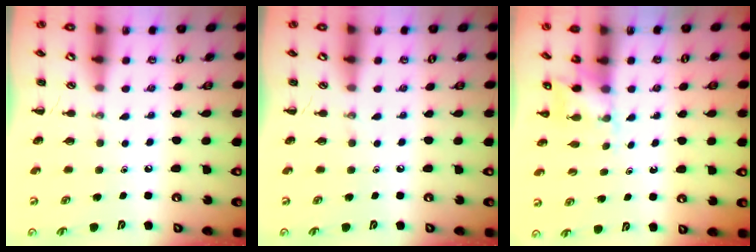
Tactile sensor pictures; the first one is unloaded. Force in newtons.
{"total": 0.0}
{"total": 3.0, "press": 2.8, "slide": 1.0}